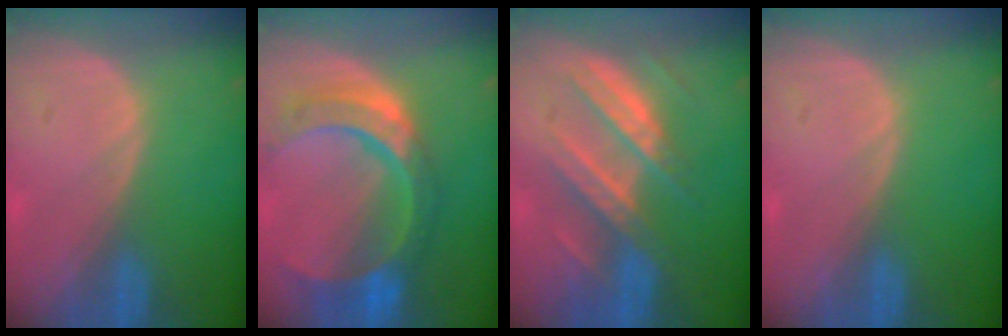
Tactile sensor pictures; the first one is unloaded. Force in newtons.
{"total": 11.0, "press": 9.2, "slide": 6.0}
{"total": 7.8, "press": 7.8, "slide": 0.3}
{"total": 0.0}